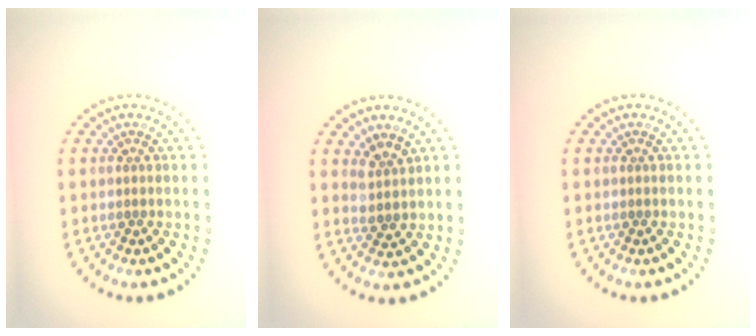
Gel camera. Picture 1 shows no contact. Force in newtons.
{"total": 1.3, "press": 1.2, "slide": 0.6}
{"total": 0.0}